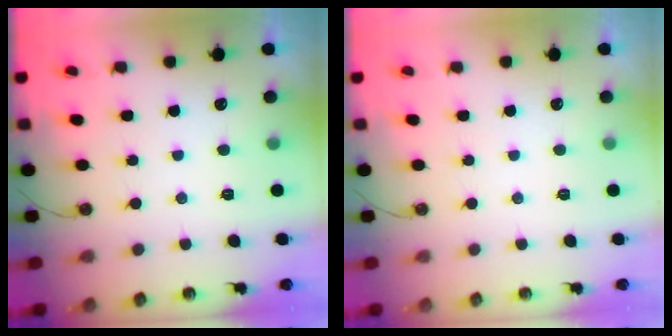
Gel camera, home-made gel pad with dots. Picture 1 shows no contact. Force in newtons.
{"total": 0.0}